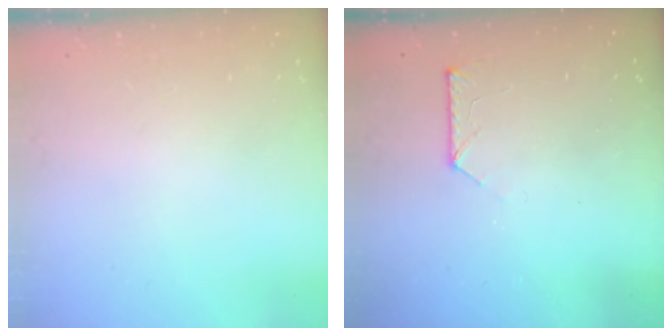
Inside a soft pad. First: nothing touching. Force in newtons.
{"total": 7.9, "press": 7.8, "slide": 0.9}